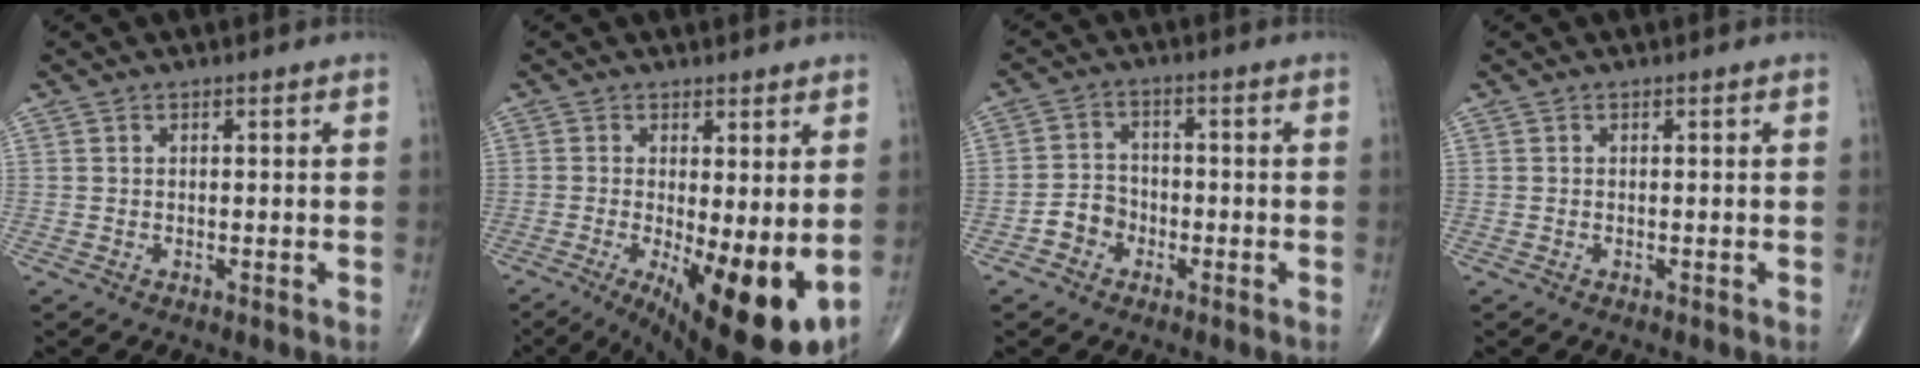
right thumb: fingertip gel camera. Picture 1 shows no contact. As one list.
[{"total": 14.8, "force": [-2.5, 4.8, 13.8], "torque": [-0.194, -0.029, -0.019]}, {"total": 4.6, "force": [-2.2, 3.7, 1.5], "torque": [-0.008, 0.021, -0.047]}, {"total": 0.0}]